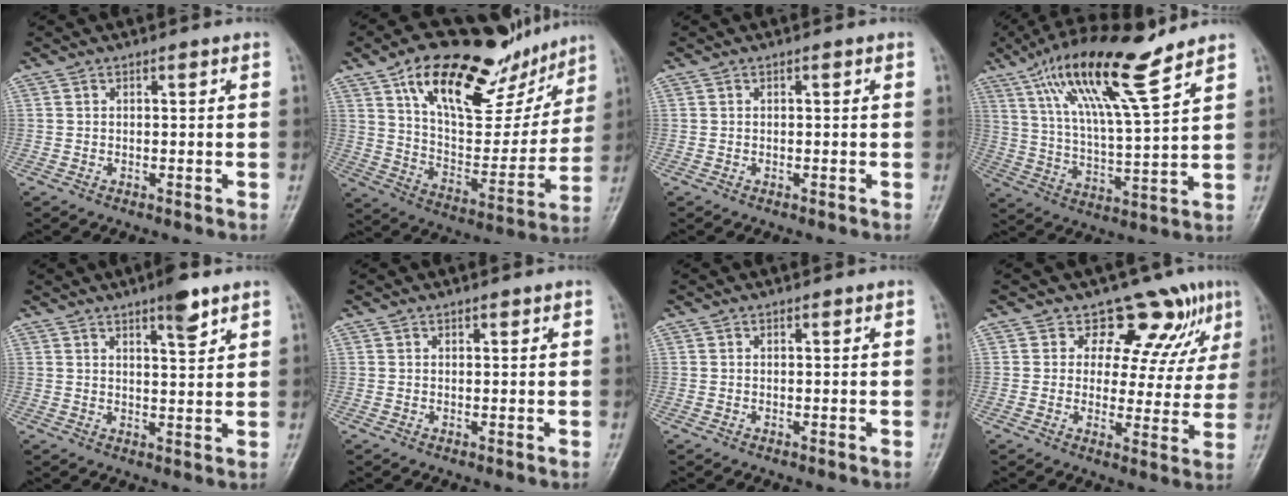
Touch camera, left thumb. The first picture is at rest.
{"total": 27.9, "force": [16.3, 13.1, 18.6], "torque": [-0.236, -0.026, 0.262]}
{"total": 0.0}
{"total": 17.7, "force": [11.3, 3.3, 13.2], "torque": [-0.230, -0.044, 0.208]}
{"total": 5.2, "force": [3.5, 1.1, 3.7], "torque": [-0.048, -0.022, 0.051]}
{"total": 0.6, "force": [0.5, 0.3, 0.1], "torque": [-0.001, -0.003, 0.006]}
{"total": 0.0}
{"total": 10.3, "force": [6.9, 5.9, 4.9], "torque": [-0.025, -0.040, 0.078]}